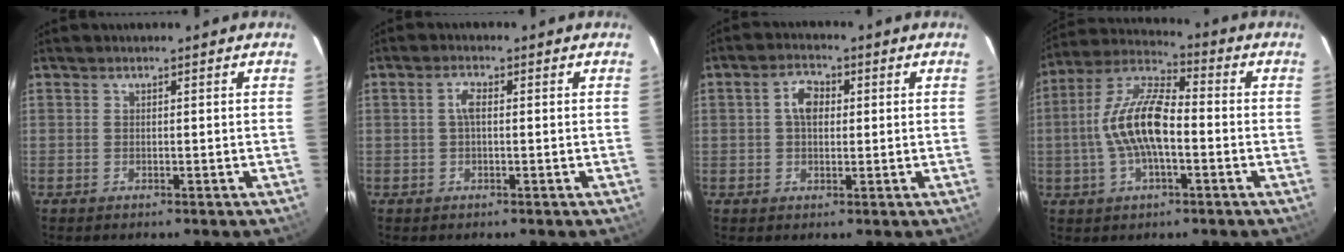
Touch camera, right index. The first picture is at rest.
{"total": 2.2, "force": [0.1, 0.9, 2.0], "torque": [-0.044, 0.007, 0.001]}
{"total": 4.5, "force": [0.7, 3.0, 3.3], "torque": [-0.060, 0.015, 0.012]}
{"total": 13.4, "force": [-1.9, 5.2, 12.2], "torque": [-0.248, 0.012, -0.039]}